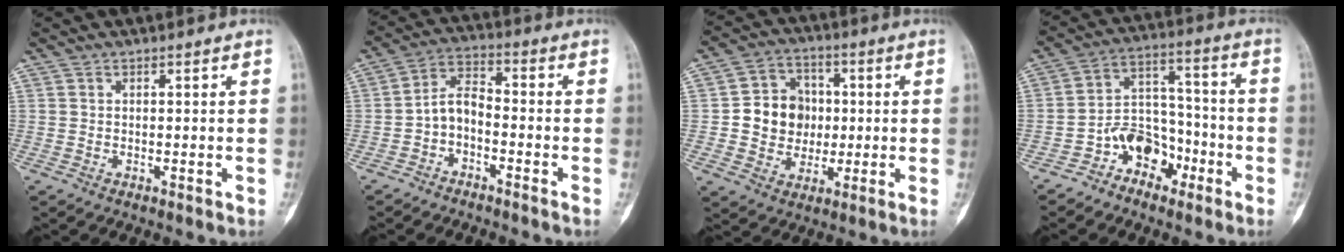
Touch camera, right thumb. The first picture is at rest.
{"total": 5.5, "force": [-2.4, 2.7, 4.2], "torque": [-0.079, 0.035, -0.058]}
{"total": 10.8, "force": [0.0, 9.5, 5.1], "torque": [-0.043, 0.016, -0.001]}
{"total": 9.7, "force": [-5.7, 6.7, 4.1], "torque": [-0.038, 0.075, -0.110]}